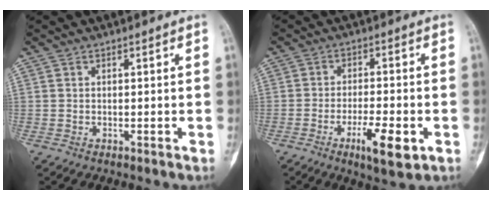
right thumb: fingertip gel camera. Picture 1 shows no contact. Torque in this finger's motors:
{"motor_torque": [-0.22, 0.08, 0.21, 0.44, 0.04]}